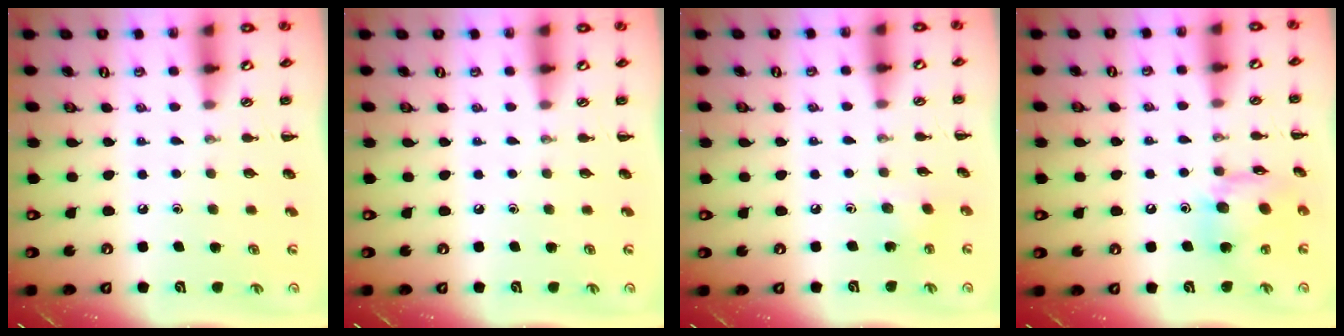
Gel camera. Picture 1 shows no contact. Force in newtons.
{"total": 0.0}
{"total": 3.0, "press": 2.8, "slide": 1.0}
{"total": 13.6, "press": 13.5, "slide": 1.9}